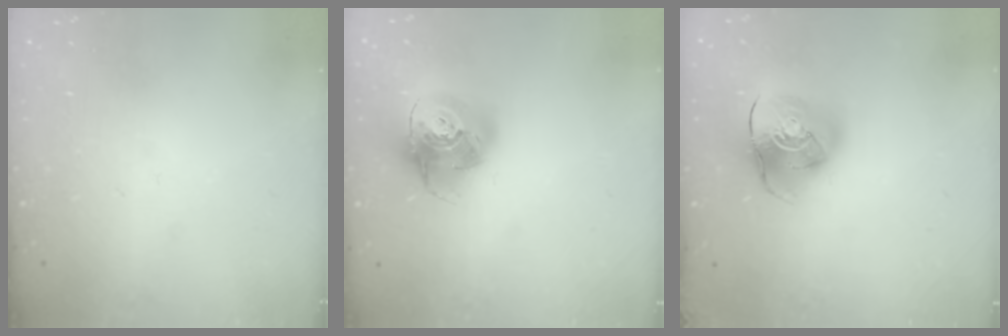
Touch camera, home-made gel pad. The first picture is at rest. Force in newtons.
{"total": 17.5, "press": 17.4, "slide": 2.0}
{"total": 12.8, "press": 12.7, "slide": 2.0}